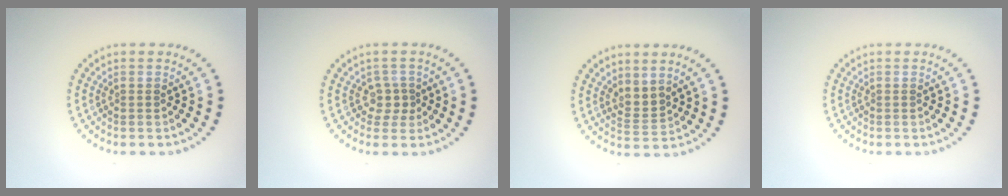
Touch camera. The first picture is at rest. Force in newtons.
{"total": 1.7, "press": 1.3, "slide": 1.2}
{"total": 1.9, "press": 1.3, "slide": 1.3}
{"total": 0.0}